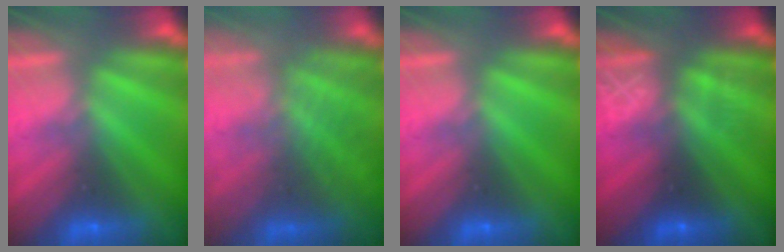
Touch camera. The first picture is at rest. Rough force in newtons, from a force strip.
{"total": 9.0}
{"total": 0.0}
{"total": 3.1}